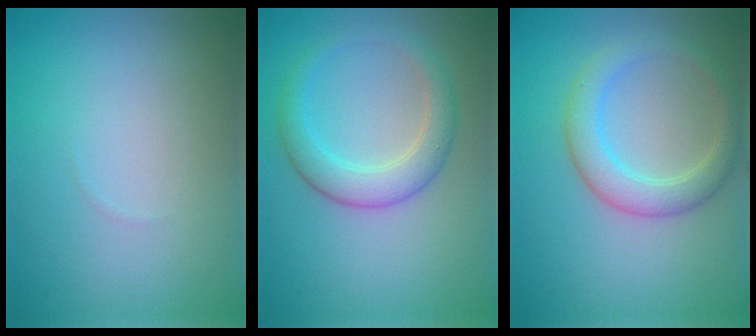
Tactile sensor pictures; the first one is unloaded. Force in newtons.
{"total": 3.6, "press": 3.6, "slide": 0.1}
{"total": 3.6, "press": 3.6, "slide": 0.3}